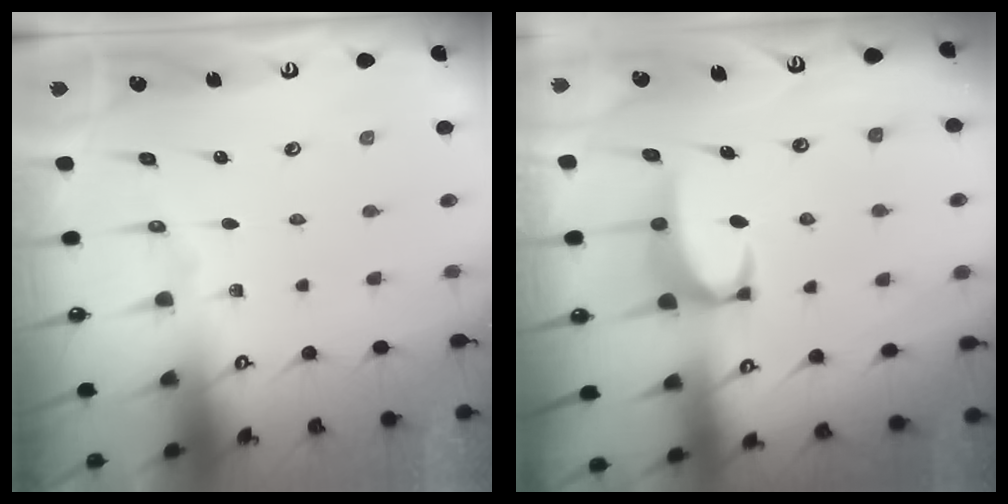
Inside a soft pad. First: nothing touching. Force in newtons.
{"total": 2.9, "press": 2.9, "slide": 0.3}